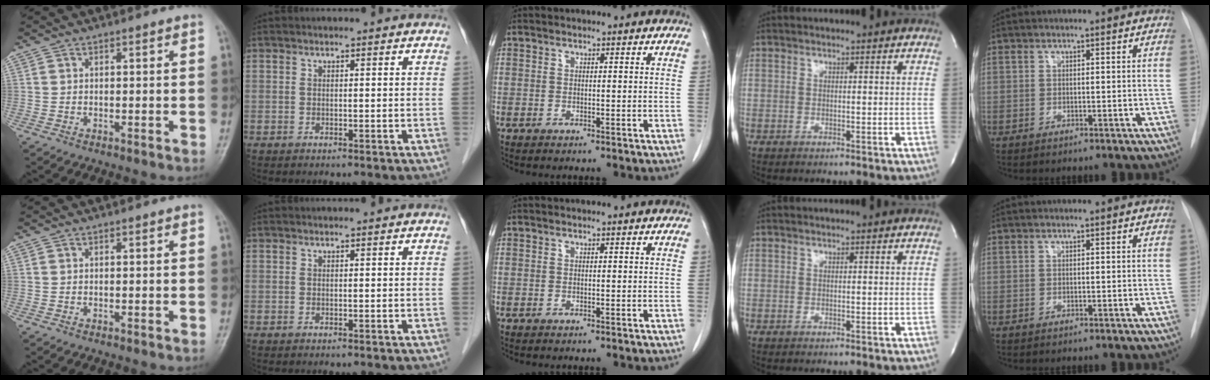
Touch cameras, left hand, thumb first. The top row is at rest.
{}